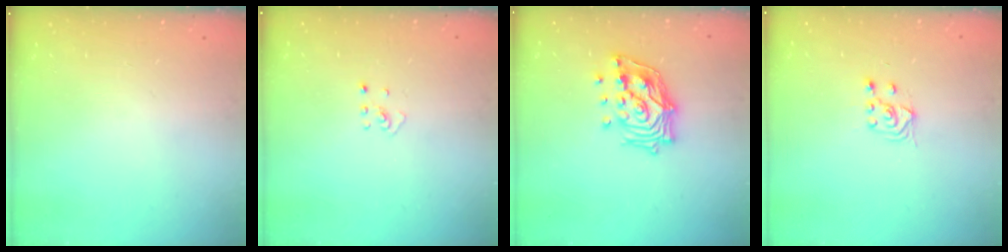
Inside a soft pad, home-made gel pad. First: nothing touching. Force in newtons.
{"total": 2.5, "press": 2.4, "slide": 0.5}
{"total": 14.8, "press": 14.7, "slide": 2.0}
{"total": 3.7, "press": 3.6, "slide": 1.0}